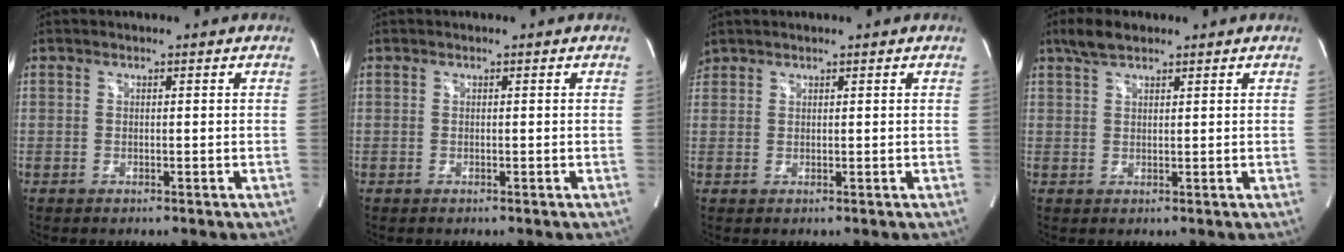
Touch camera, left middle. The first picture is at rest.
{"total": 0.0}
{"total": 1.6, "force": [1.5, 0.5, 0.1], "torque": [-0.007, 0.019, 0.032]}
{"total": 3.7, "force": [2.8, 1.2, 2.0], "torque": [-0.053, 0.009, 0.057]}